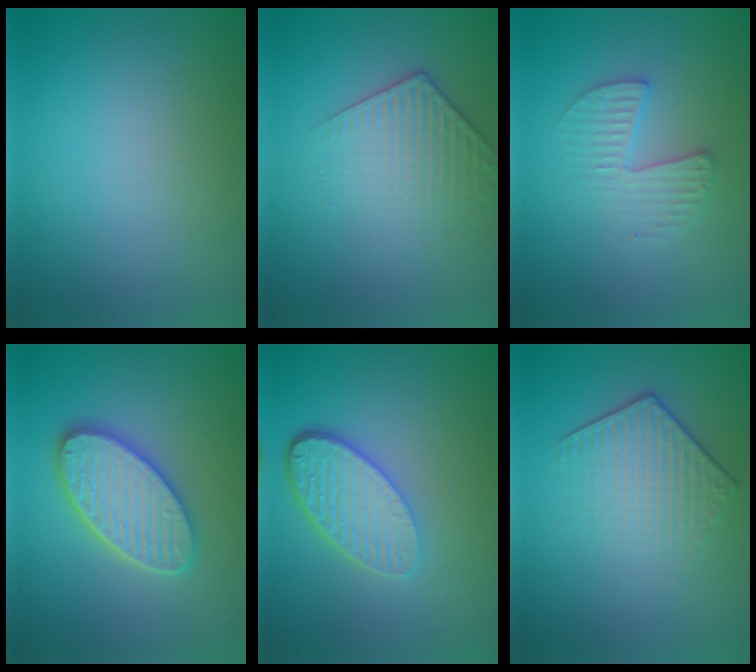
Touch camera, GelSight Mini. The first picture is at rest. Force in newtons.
{"total": 3.1, "press": 3.0, "slide": 1.0}
{"total": 2.7, "press": 2.7, "slide": 0.3}
{"total": 5.8, "press": 5.8, "slide": 0.6}
{"total": 5.3, "press": 3.8, "slide": 3.6}
{"total": 4.0, "press": 3.2, "slide": 2.3}